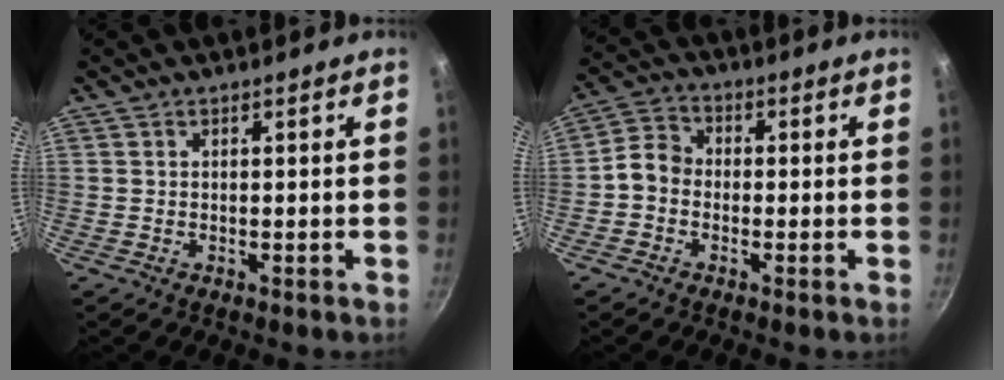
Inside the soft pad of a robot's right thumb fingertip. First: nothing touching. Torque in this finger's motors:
{"motor_torque": [0.75, 1.75, 0.51, -0.97, 0.12]}